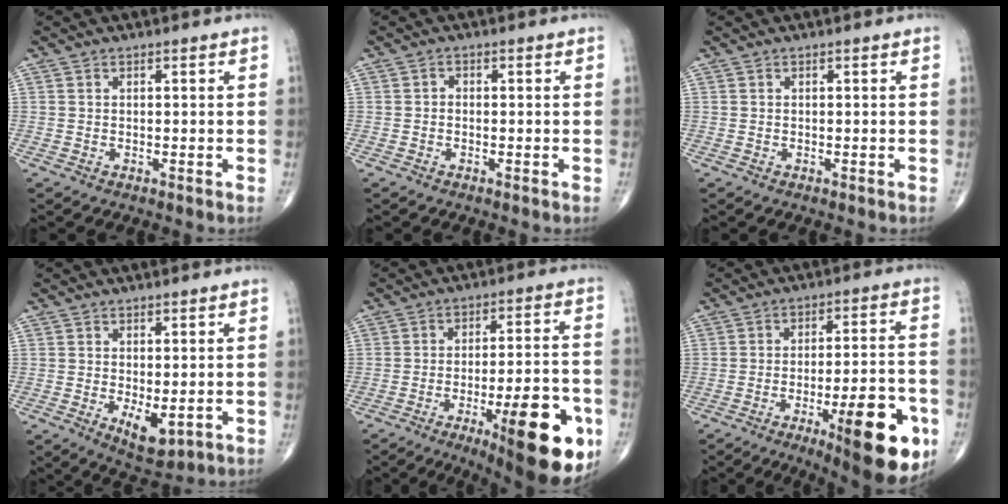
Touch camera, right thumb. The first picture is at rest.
{"total": 0.9, "force": [-0.2, 0.7, 0.5], "torque": [0.000, 0.003, -0.008]}
{"total": 0.0}
{"total": 5.5, "force": [-1.0, 2.5, 4.8], "torque": [-0.064, -0.016, -0.005]}
{"total": 21.4, "force": [-8.8, 6.0, 18.6], "torque": [-0.210, 0.028, -0.112]}
{"total": 19.2, "force": [-8.0, 5.3, 16.6], "torque": [-0.187, 0.025, -0.104]}